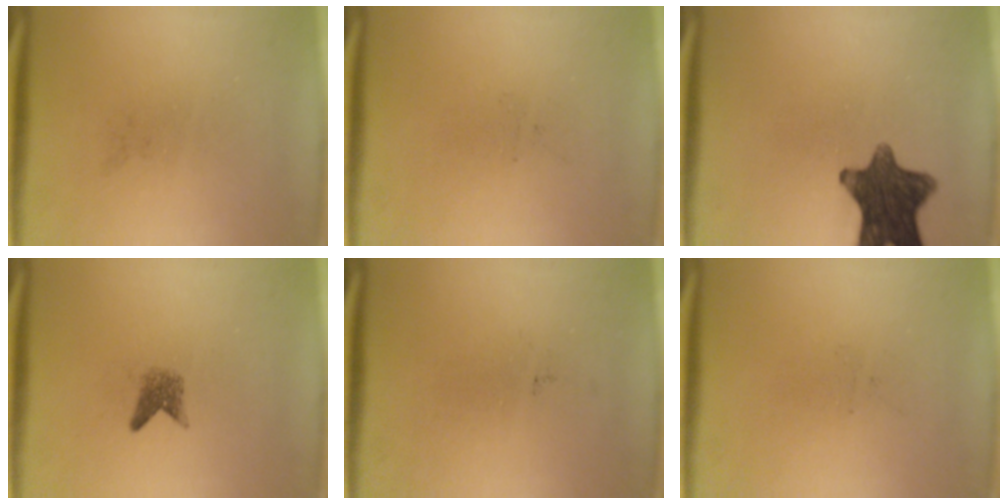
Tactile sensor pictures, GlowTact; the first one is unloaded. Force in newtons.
{"total": 0.0}
{"total": 11.4}
{"total": 1.9}
{"total": 0.0}
{"total": 0.0}